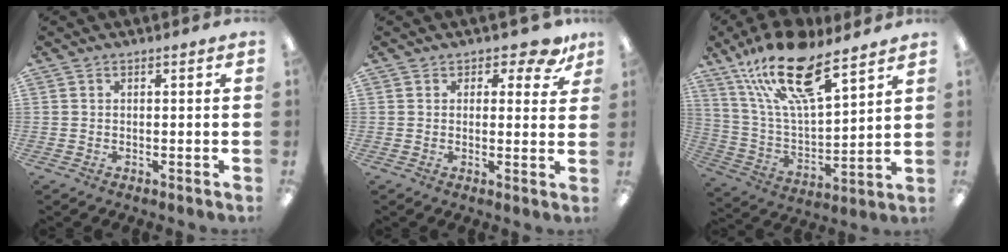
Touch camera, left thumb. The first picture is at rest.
{"total": 5.1, "force": [3.4, 2.8, 2.6], "torque": [-0.026, -0.019, 0.059]}
{"total": 21.3, "force": [14.2, 7.5, 14.0], "torque": [-0.260, -0.076, 0.245]}